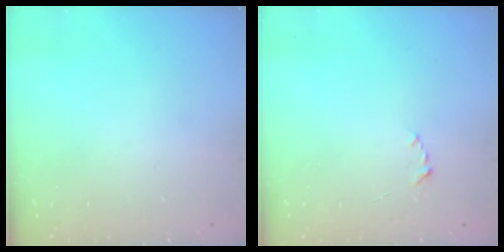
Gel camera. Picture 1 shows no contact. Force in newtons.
{"total": 2.2, "press": 2.1, "slide": 0.3}